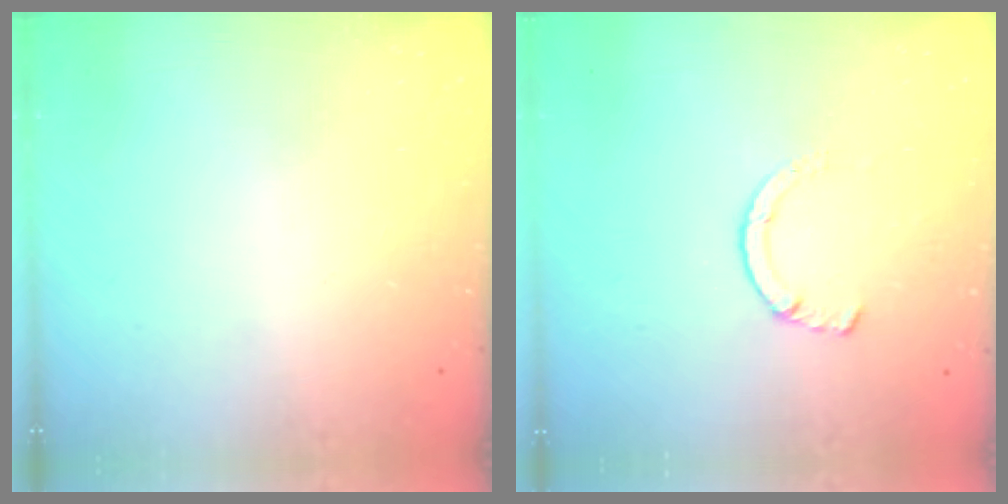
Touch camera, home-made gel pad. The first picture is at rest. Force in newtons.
{"total": 1.5, "press": 1.5, "slide": 0.3}